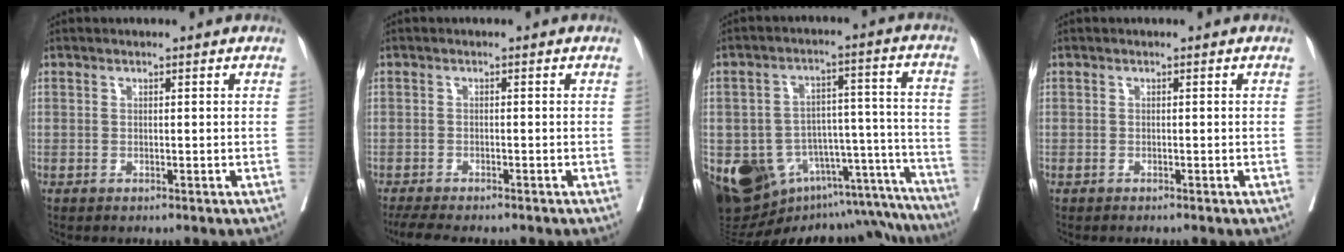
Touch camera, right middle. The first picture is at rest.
{"total": 7.4, "force": [-6.3, 1.2, 3.7], "torque": [-0.052, -0.009, -0.095]}
{"total": 20.9, "force": [-14.8, 11.0, 9.9], "torque": [-0.124, 0.060, -0.192]}
{"total": 0.6, "force": [-0.4, 0.2, 0.4], "torque": [-0.012, -0.002, -0.006]}